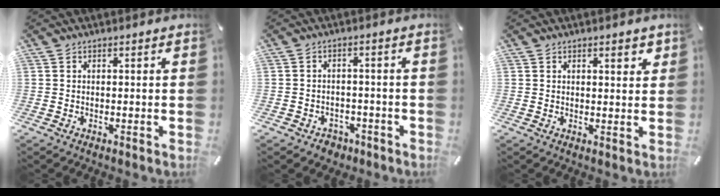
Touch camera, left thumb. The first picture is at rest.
{"total": 3.5, "force": [-2.1, 2.7, 0.8], "torque": [-0.020, 0.008, -0.042]}
{"total": 2.4, "force": [1.6, 0.9, 1.6], "torque": [-0.024, -0.001, 0.026]}